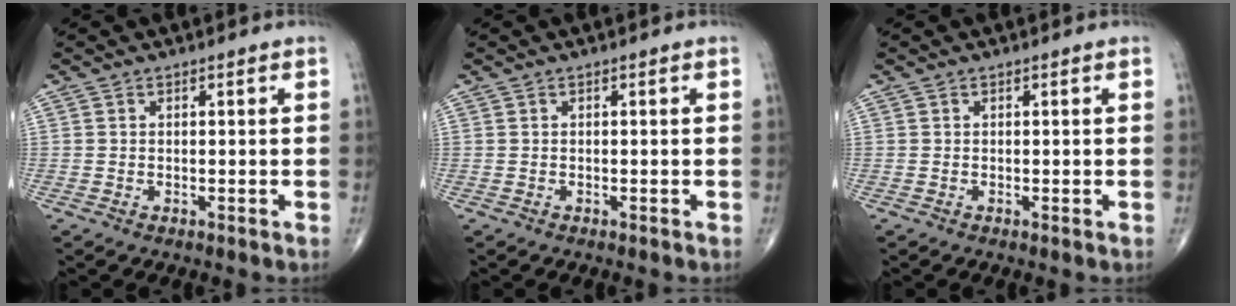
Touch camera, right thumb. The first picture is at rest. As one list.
[{"total": 0.0}, {"total": 0.0}]